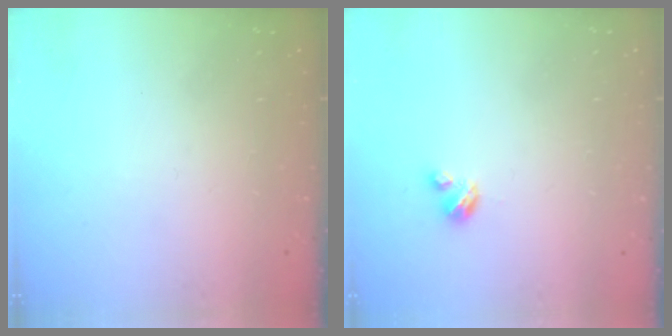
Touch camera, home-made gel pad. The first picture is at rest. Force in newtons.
{"total": 2.9, "press": 2.9, "slide": 0.3}